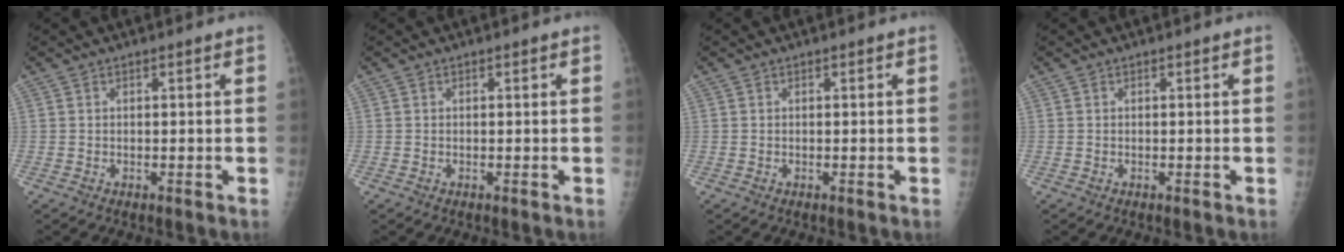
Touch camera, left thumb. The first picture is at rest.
{"total": 0.0}
{"total": 0.0}
{"total": 0.0}